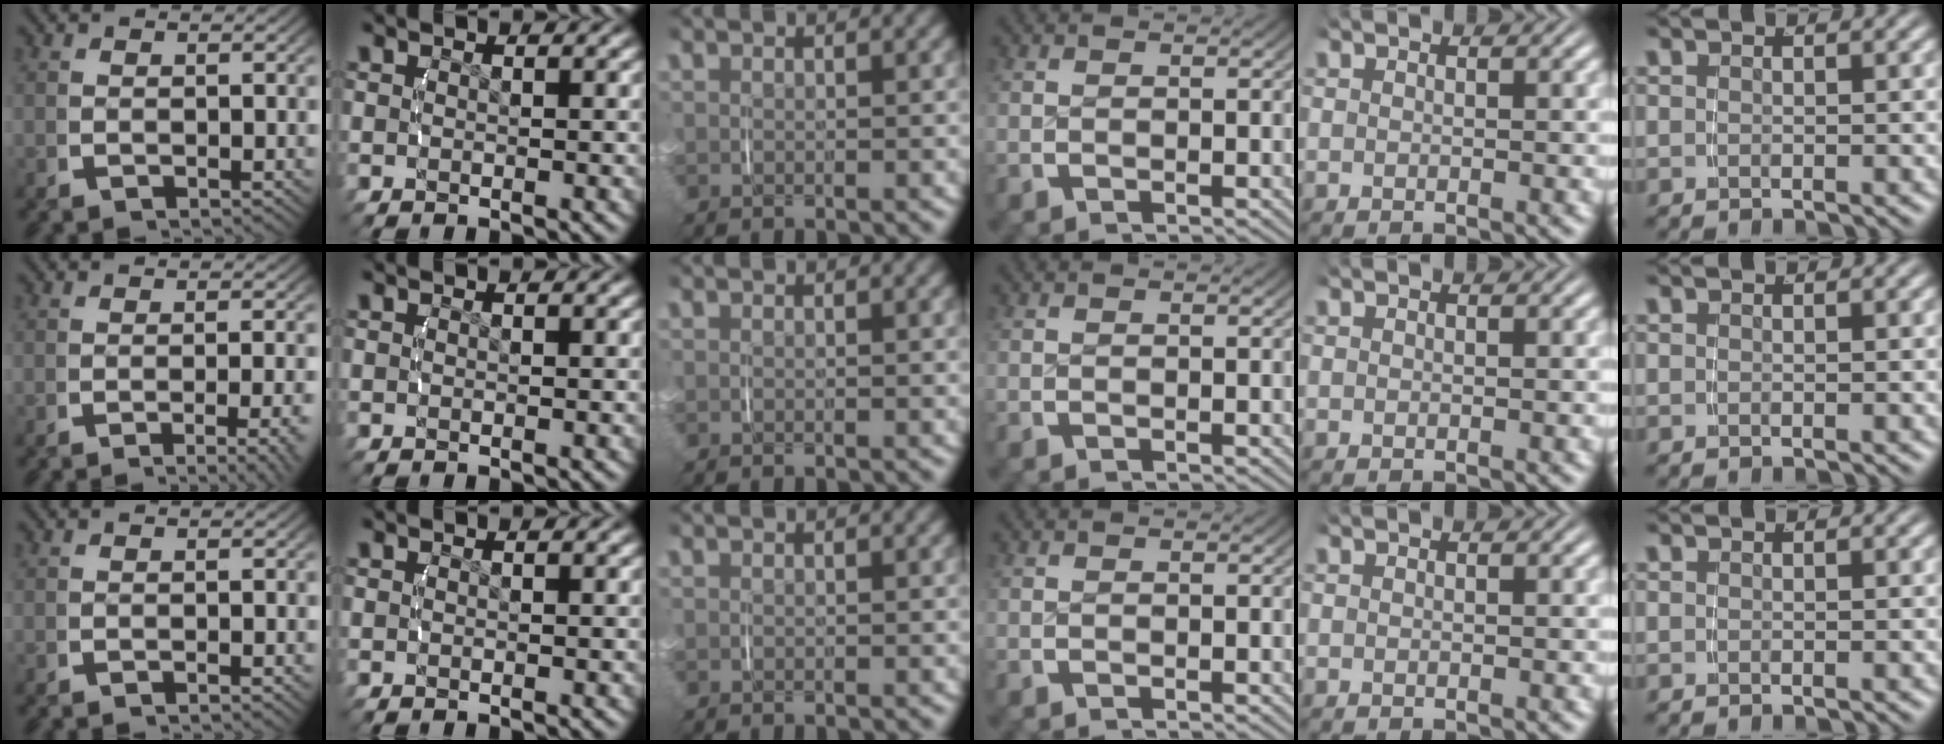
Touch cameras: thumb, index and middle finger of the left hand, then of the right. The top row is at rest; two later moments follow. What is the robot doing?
{"motion": "lift_and_place", "object": "dispenser bottle"}